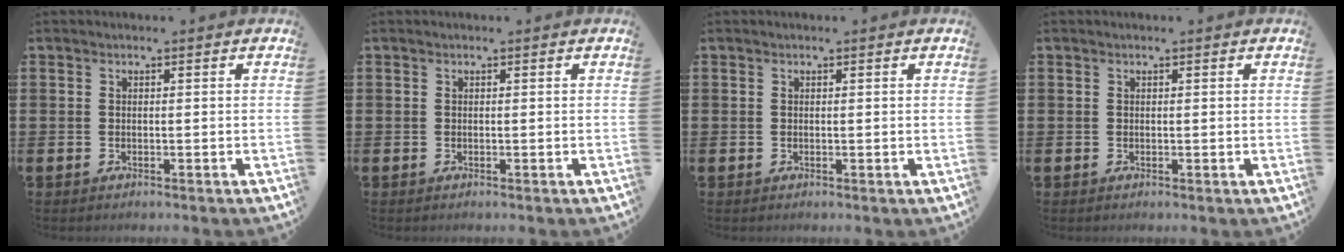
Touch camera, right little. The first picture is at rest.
{"total": 0.0}
{"total": 0.0}
{"total": 0.0}